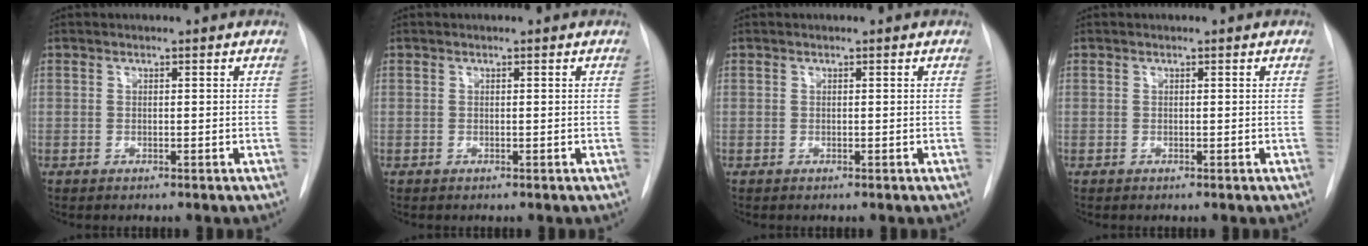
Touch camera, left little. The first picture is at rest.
{"total": 0.0}
{"total": 0.0}
{"total": 0.0}